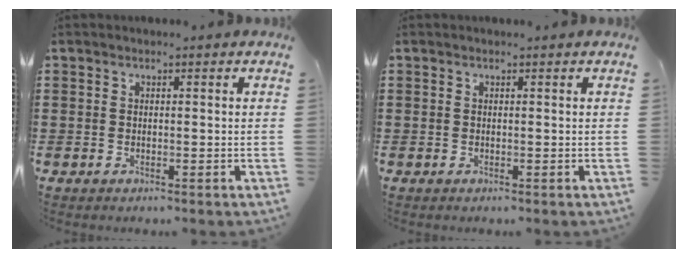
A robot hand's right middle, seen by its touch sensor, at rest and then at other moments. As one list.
[{"total": 0.0}]